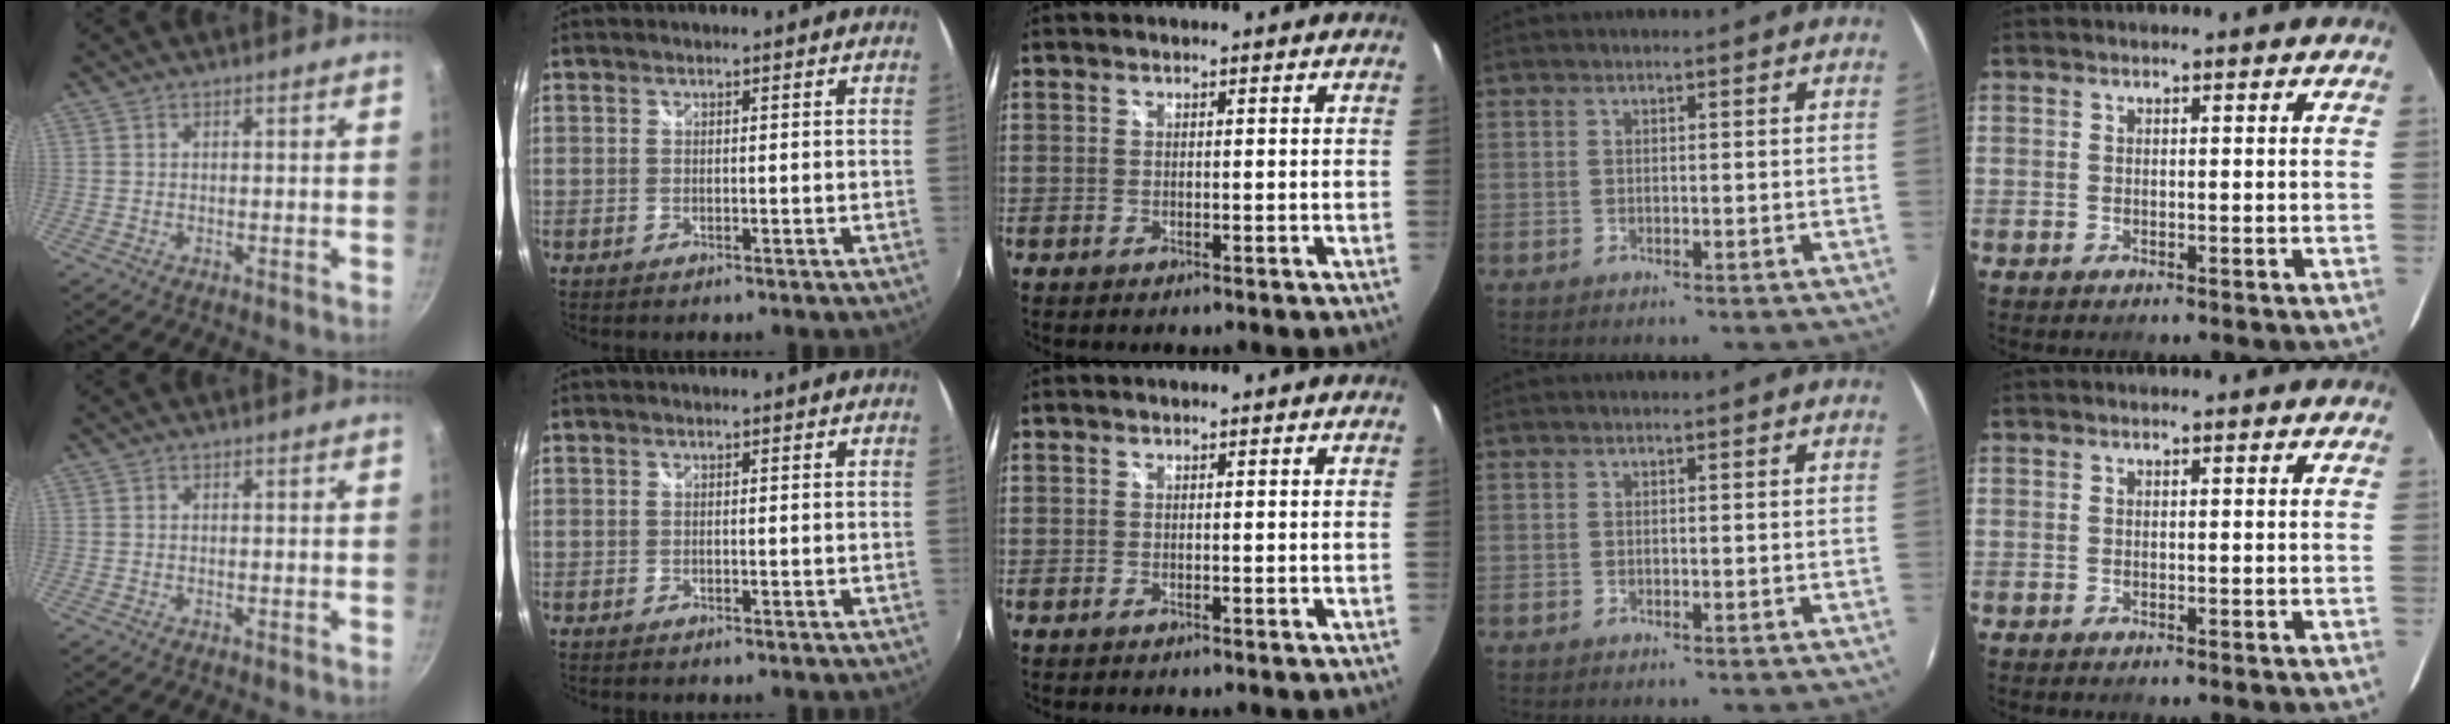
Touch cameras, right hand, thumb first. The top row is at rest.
{}